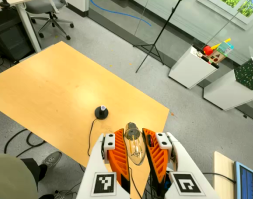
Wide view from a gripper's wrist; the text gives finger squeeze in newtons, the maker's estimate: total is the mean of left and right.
{"total": 19.4, "left": 21.5, "right": 17.3}